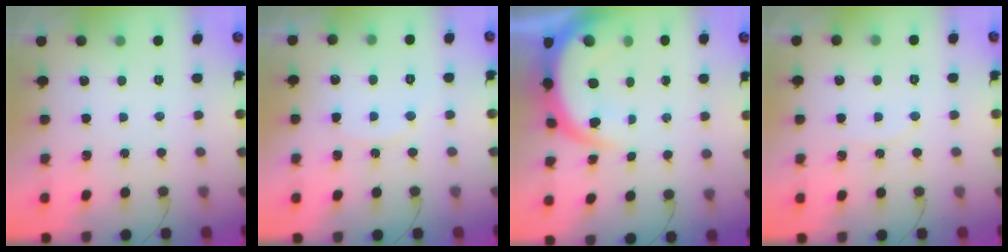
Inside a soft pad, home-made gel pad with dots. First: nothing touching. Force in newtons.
{"total": 6.1, "press": 6.0, "slide": 0.4}
{"total": 9.0, "press": 8.9, "slide": 1.0}
{"total": 4.7, "press": 4.6, "slide": 0.6}